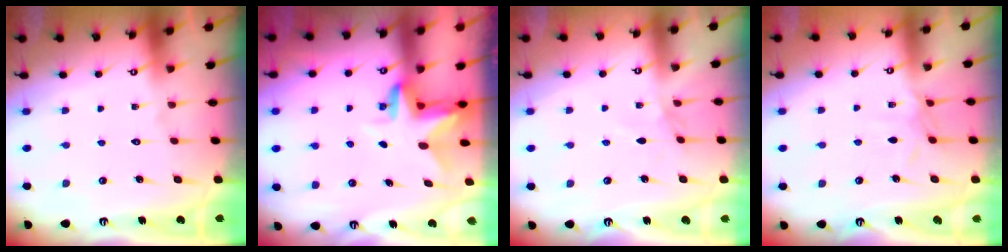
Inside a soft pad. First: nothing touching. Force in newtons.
{"total": 3.2, "press": 3.2, "slide": 0.3}
{"total": 2.1, "press": 2.0, "slide": 0.4}
{"total": 5.1, "press": 5.1, "slide": 0.6}